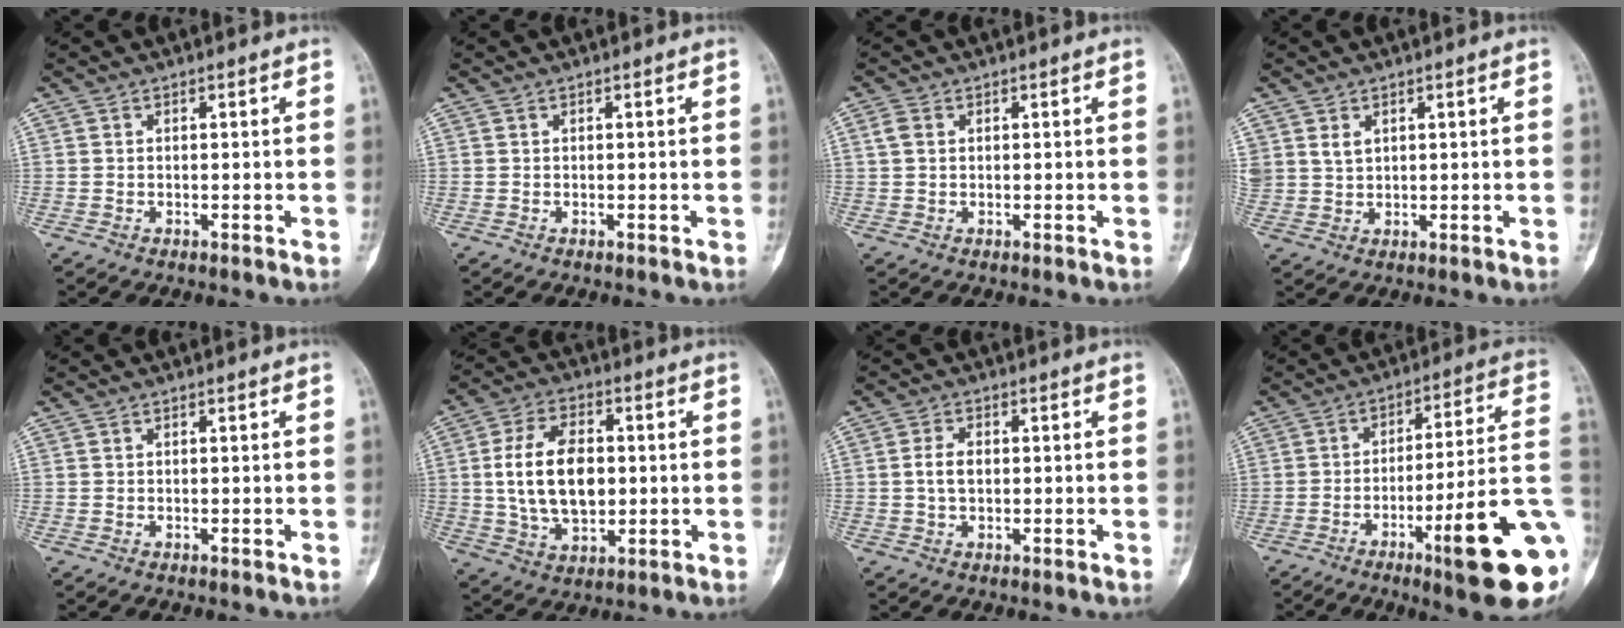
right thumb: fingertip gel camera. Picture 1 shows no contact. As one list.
[{"total": 0.0}, {"total": 2.4, "force": [0.7, 1.7, 1.5], "torque": [-0.033, 0.005, 0.016]}, {"total": 3.3, "force": [1.6, 2.4, 1.7], "torque": [-0.026, -0.008, 0.040]}, {"total": 0.0}, {"total": 14.5, "force": [0.9, 8.9, 11.4], "torque": [-0.191, 0.003, 0.020]}, {"total": 3.6, "force": [0.1, 2.3, 2.8], "torque": [-0.054, 0.006, 0.001]}, {"total": 20.5, "force": [-7.2, 2.8, 19.0], "torque": [-0.219, 0.024, -0.102]}]